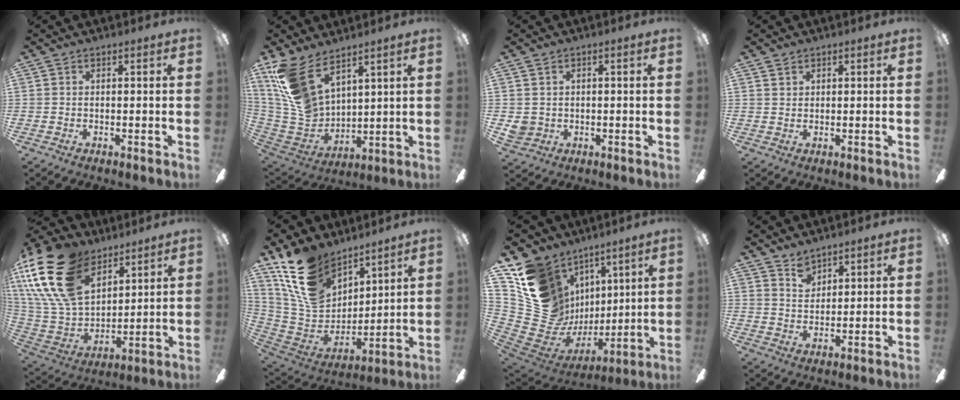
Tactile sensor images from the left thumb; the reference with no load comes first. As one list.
[{"total": 16.4, "force": [10.6, 8.3, 9.4], "torque": [-0.230, -0.050, 0.202]}, {"total": 3.3, "force": [0.7, 3.2, 0.7], "torque": [-0.018, 0.005, 0.015]}, {"total": 1.3, "force": [1.0, 0.9, 0.2], "torque": [-0.004, 0.002, 0.020]}, {"total": 24.8, "force": [13.5, 15.0, 14.4], "torque": [-0.336, -0.061, 0.247]}, {"total": 18.7, "force": [12.3, 11.0, 8.8], "torque": [-0.208, -0.059, 0.236]}, {"total": 19.0, "force": [7.4, 15.9, 7.5], "torque": [-0.160, -0.063, 0.173]}, {"total": 4.6, "force": [3.8, 2.3, 1.0], "torque": [-0.012, -0.018, 0.071]}]